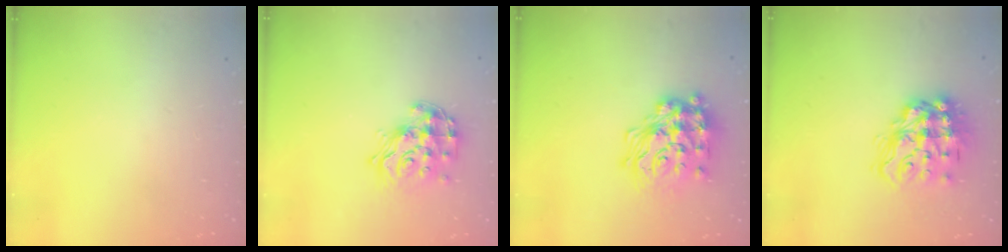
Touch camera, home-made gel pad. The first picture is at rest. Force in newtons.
{"total": 15.5, "press": 15.4, "slide": 1.0}
{"total": 22.8, "press": 22.7, "slide": 1.5}
{"total": 16.6, "press": 16.4, "slide": 2.0}